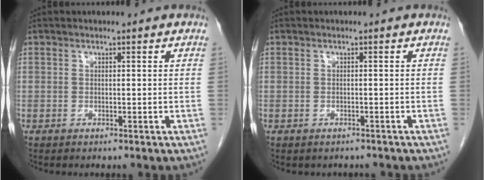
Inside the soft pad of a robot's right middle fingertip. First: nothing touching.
{"total": 1.4, "force": [-1.2, 0.7, 0.1], "torque": [-0.007, 0.000, -0.016]}